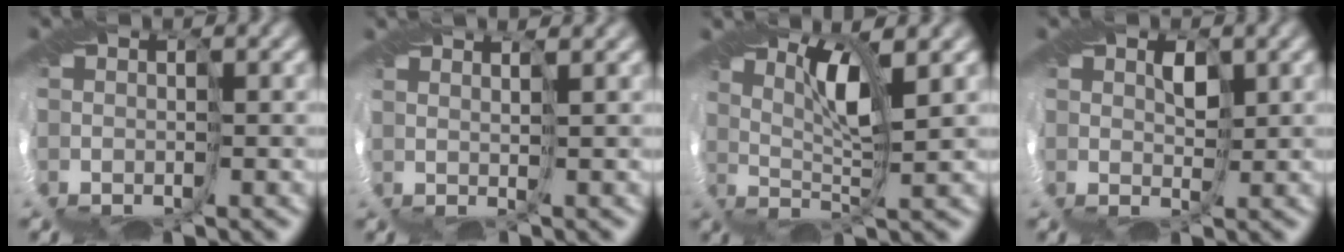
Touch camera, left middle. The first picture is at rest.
{"total": 3.7, "force": [2.8, 0.8, 2.3], "torque": [-0.008, 0.042, 0.011]}
{"total": 3.4, "force": [1.7, -0.7, 2.8], "torque": [-0.063, 0.000, 0.035]}
{"total": 1.1, "force": [1.1, 0.2, 0.3], "torque": [-0.009, 0.001, 0.023]}